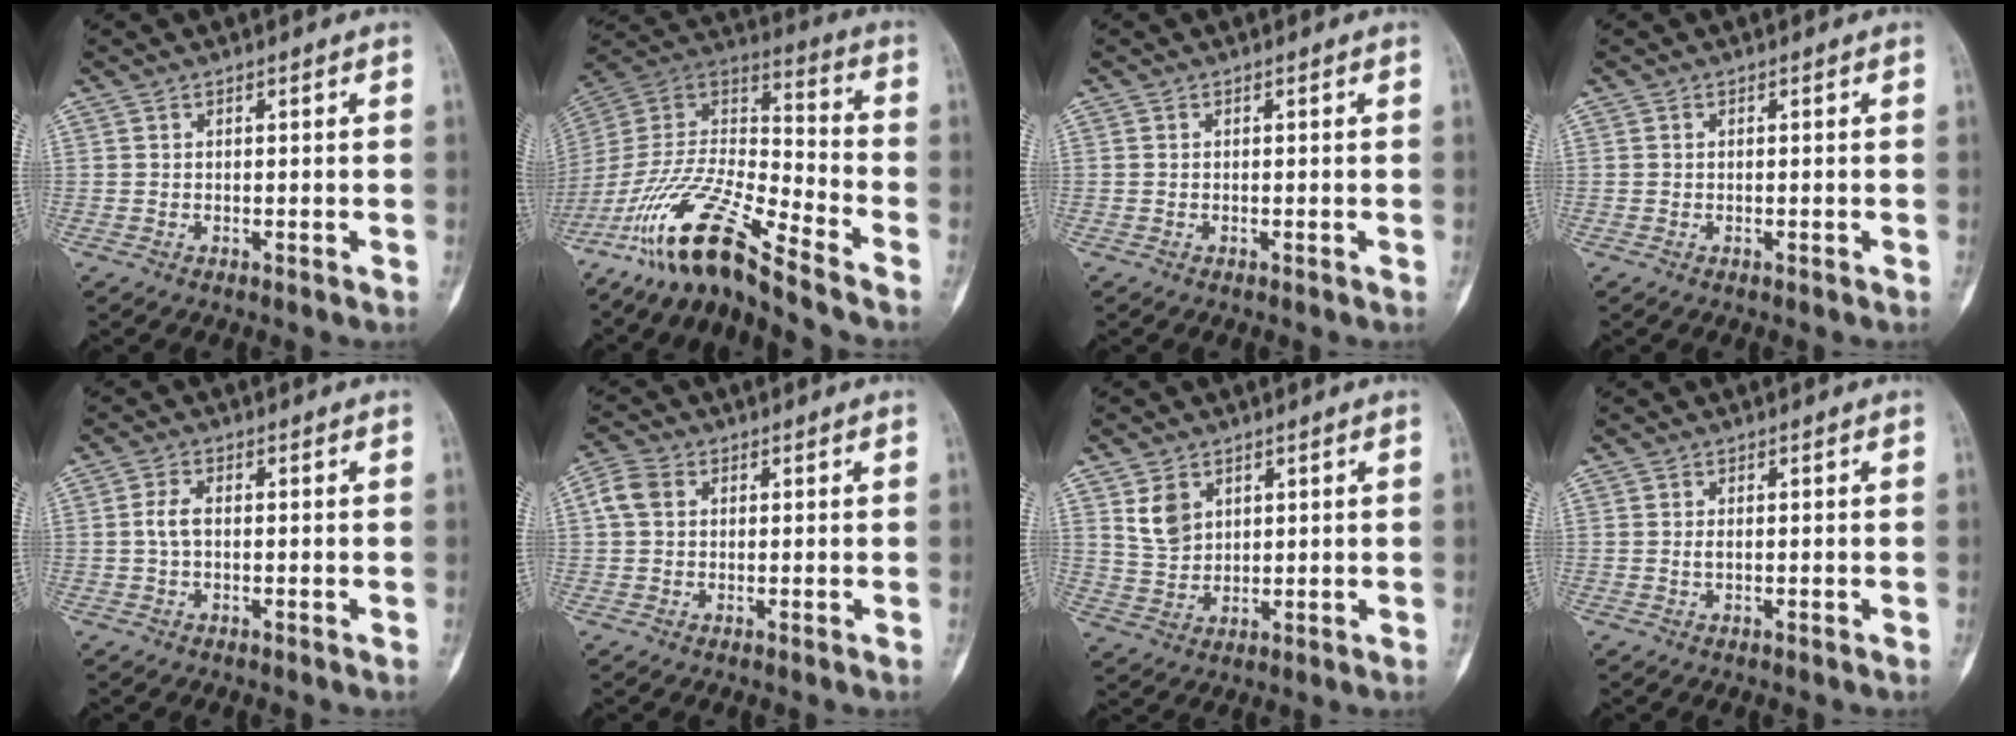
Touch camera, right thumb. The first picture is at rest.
{"total": 18.8, "force": [-14.2, 3.5, 11.9], "torque": [-0.231, 0.075, -0.270]}
{"total": 0.0}
{"total": 0.0}
{"total": 3.1, "force": [0.0, 1.9, 2.5], "torque": [-0.051, 0.006, -0.006]}
{"total": 4.6, "force": [1.0, 3.6, 2.7], "torque": [-0.055, 0.010, 0.014]}
{"total": 6.0, "force": [2.7, 4.4, 3.0], "torque": [-0.035, -0.016, 0.061]}
{"total": 0.9, "force": [0.1, 0.6, 0.7], "torque": [-0.008, 0.000, 0.002]}